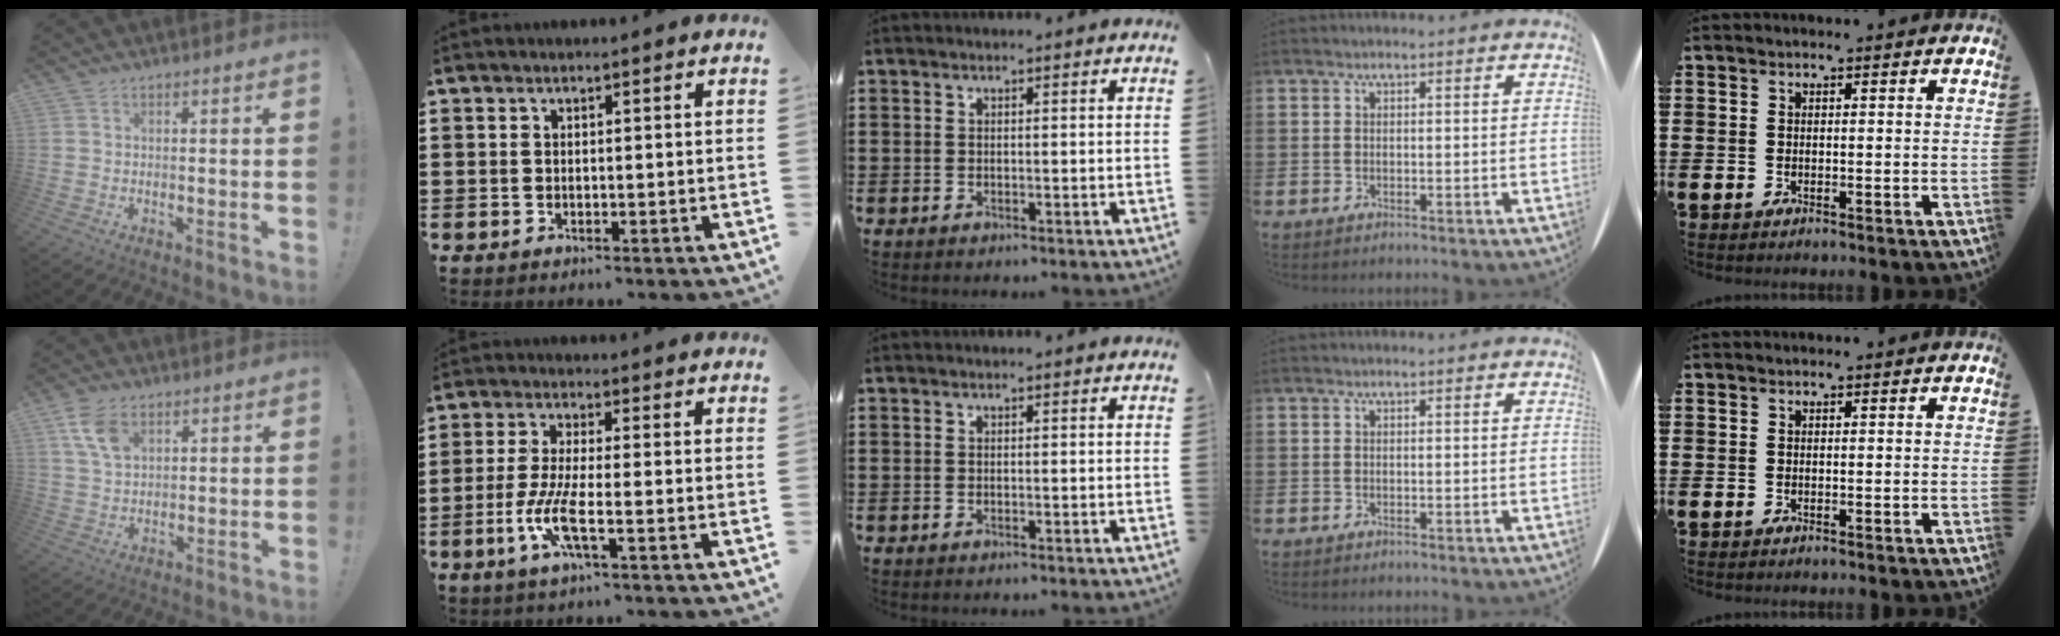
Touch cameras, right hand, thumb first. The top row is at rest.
{"thumb": {"total": 7.9, "force": [3.9, 4.6, 5.1], "torque": [-0.099, -0.010, 0.074]}, "index": {"total": 6.6, "force": [-2.4, 1.2, 6.0], "torque": [-0.136, -0.015, -0.050]}}